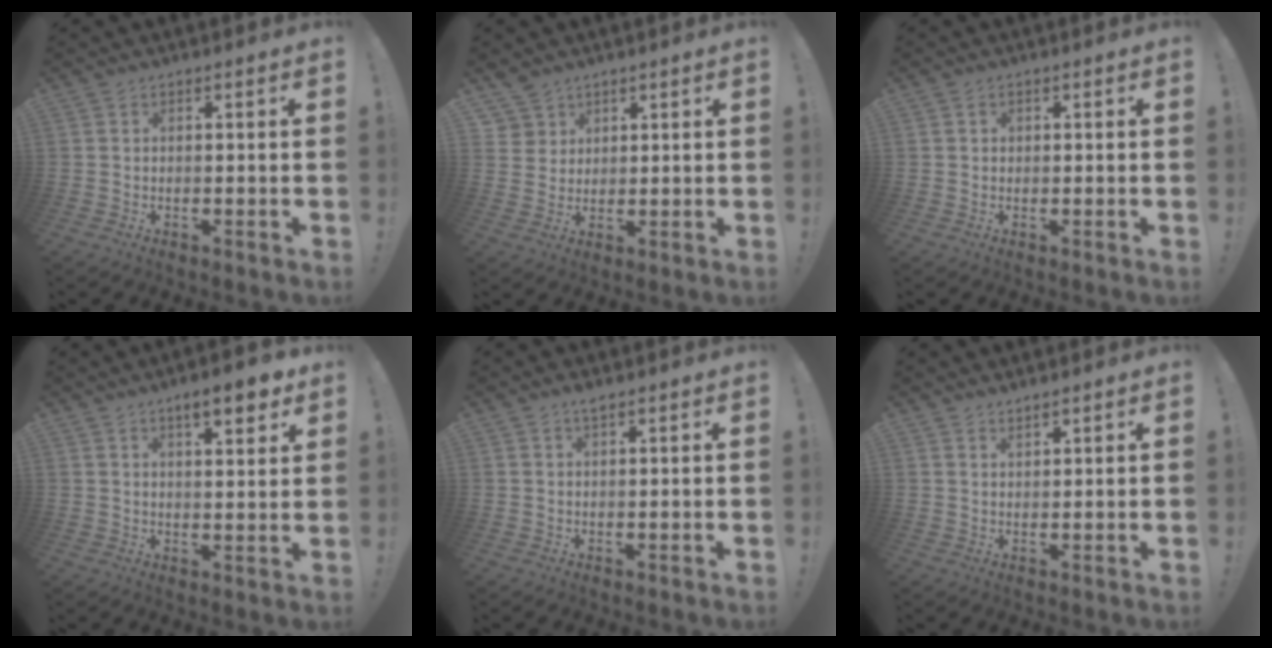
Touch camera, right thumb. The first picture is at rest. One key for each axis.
{"total": 5.1, "fx": 3.4, "fy": 3.7, "fz": 0.3, "tx": -0.010, "ty": -0.024, "tz": 0.068}
{"total": 0.8, "fx": 0.2, "fy": 0.8, "fz": 0.1, "tx": 0.006, "ty": -0.001, "tz": 0.002}
{"total": 8.0, "fx": 5.0, "fy": 2.2, "fz": 5.8, "tx": -0.073, "ty": -0.030, "tz": 0.080}
{"total": 1.7, "fx": 1.3, "fy": 0.3, "fz": 1.0, "tx": -0.022, "ty": 0.000, "tz": 0.023}
{"total": 1.8, "fx": 1.7, "fy": 0.1, "fz": 0.4, "tx": -0.003, "ty": -0.013, "tz": 0.031}